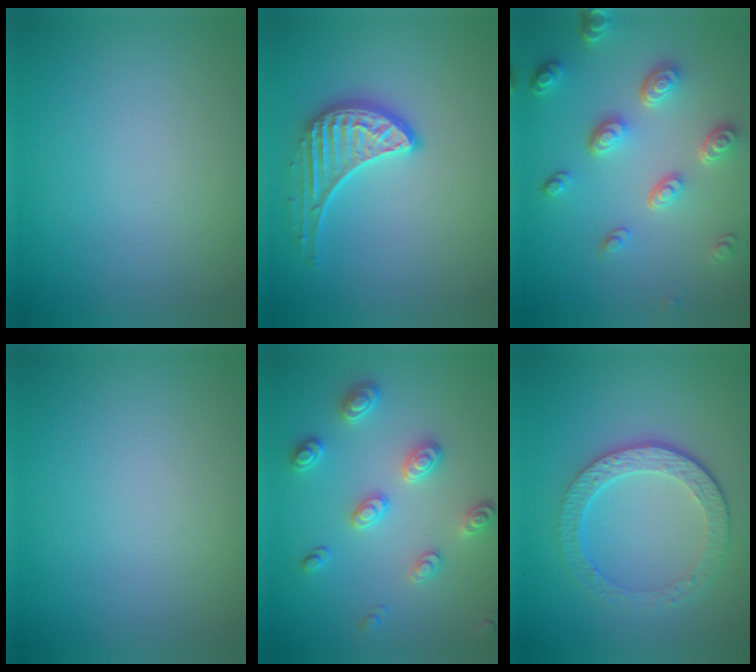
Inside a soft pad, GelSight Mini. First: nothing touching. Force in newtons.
{"total": 3.5, "press": 3.0, "slide": 1.7}
{"total": 4.7, "press": 3.6, "slide": 3.0}
{"total": 0.0}
{"total": 3.0, "press": 2.9, "slide": 0.6}
{"total": 4.8, "press": 3.4, "slide": 3.4}